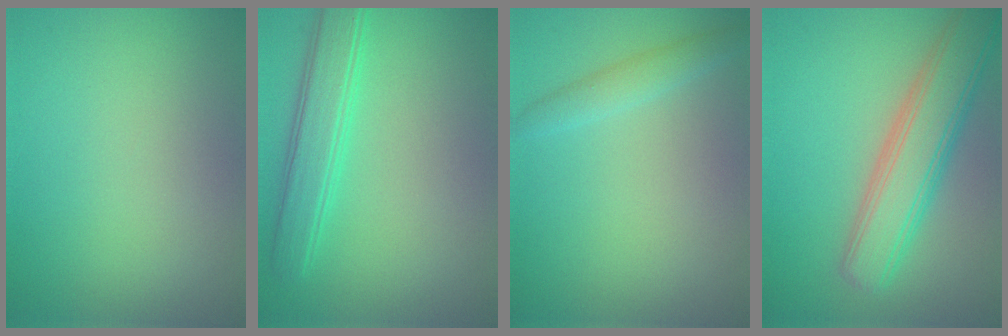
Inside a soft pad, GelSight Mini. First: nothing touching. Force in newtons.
{"total": 3.7, "press": 3.7, "slide": 0.1}
{"total": 1.6, "press": 1.6, "slide": 0.0}
{"total": 6.4, "press": 6.4, "slide": 0.3}